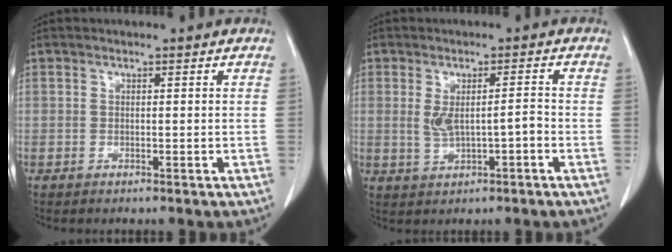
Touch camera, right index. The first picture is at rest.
{"total": 4.4, "force": [-0.5, 1.2, 4.2], "torque": [-0.075, 0.008, 0.003]}